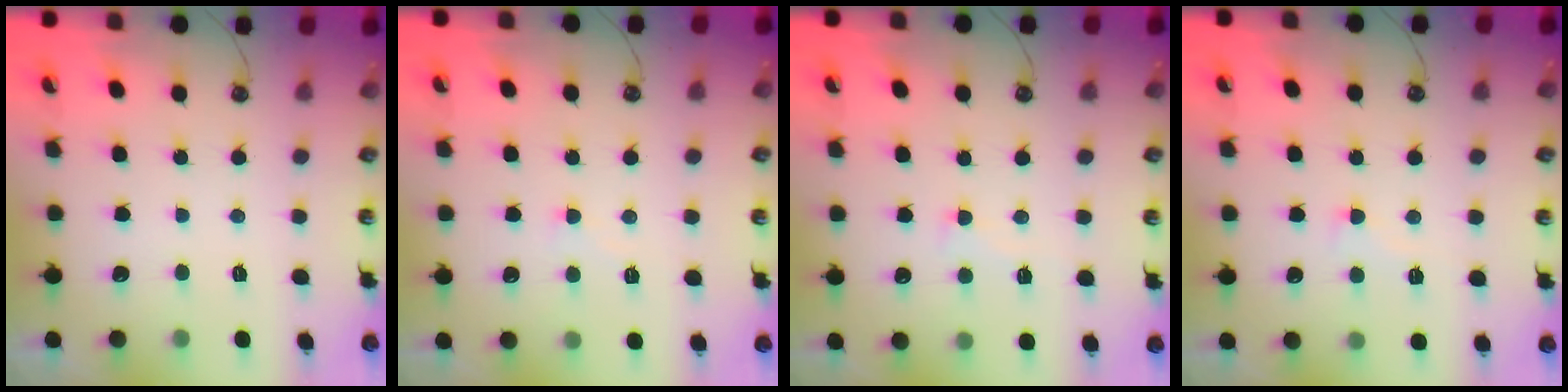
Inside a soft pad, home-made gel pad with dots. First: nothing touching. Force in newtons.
{"total": 1.6, "press": 1.5, "slide": 0.5}
{"total": 0.6, "press": 0.3, "slide": 0.5}
{"total": 2.4, "press": 2.3, "slide": 0.7}